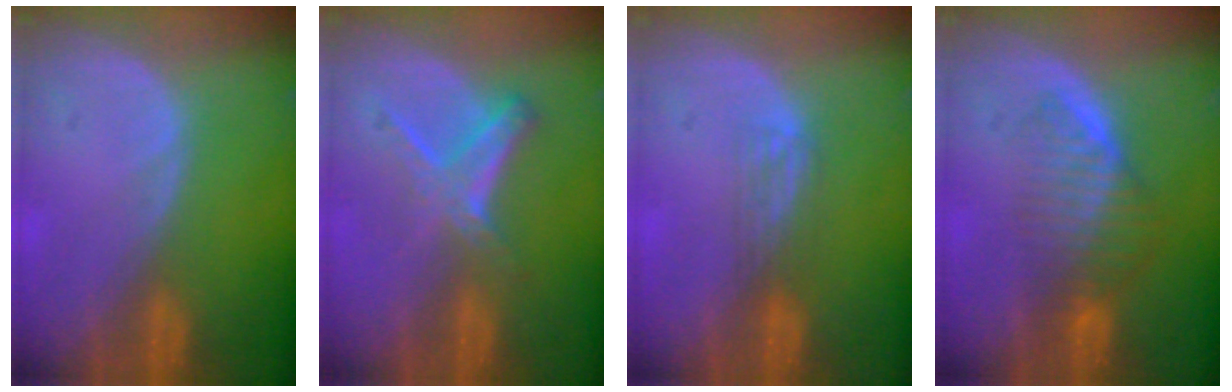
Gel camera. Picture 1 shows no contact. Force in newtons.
{"total": 5.8, "press": 5.1, "slide": 2.8}
{"total": 2.2, "press": 1.8, "slide": 1.2}
{"total": 6.5, "press": 5.8, "slide": 2.9}